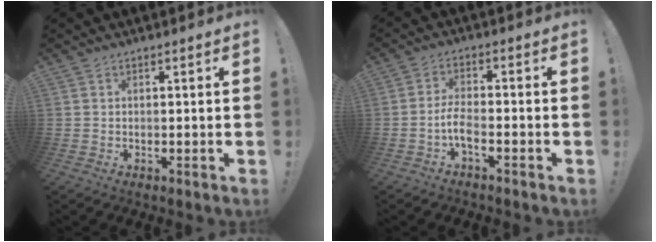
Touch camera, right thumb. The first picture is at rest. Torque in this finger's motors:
{"motor_torque": [0.20, -0.02, 0.64, -0.36, 0.01]}